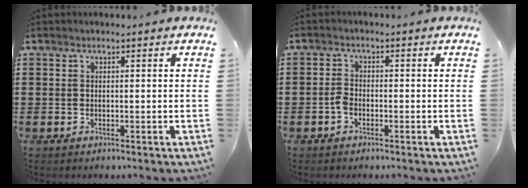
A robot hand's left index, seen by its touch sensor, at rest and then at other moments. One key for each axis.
{"total": 2.0, "fx": -0.9, "fy": 1.0, "fz": 1.4, "tx": -0.037, "ty": 0.002, "tz": -0.021}